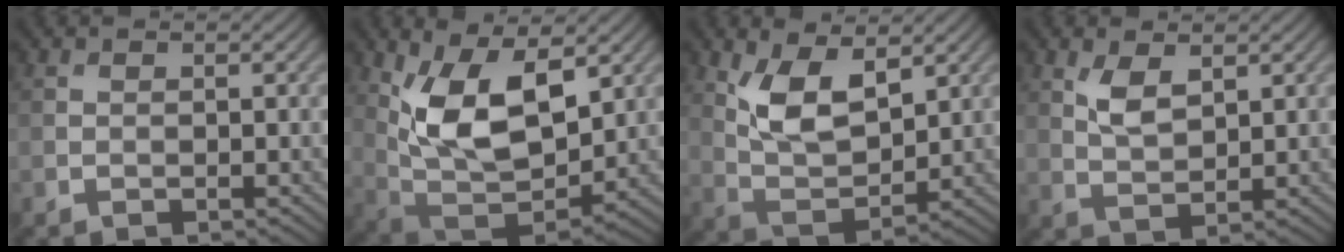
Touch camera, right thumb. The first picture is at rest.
{"total": 12.3, "force": [4.1, 6.3, 9.7], "torque": [-0.202, -0.013, 0.081]}
{"total": 8.1, "force": [3.7, 3.9, 6.1], "torque": [-0.131, -0.010, 0.075]}
{"total": 3.7, "force": [1.8, 1.7, 2.7], "torque": [-0.064, -0.003, 0.040]}